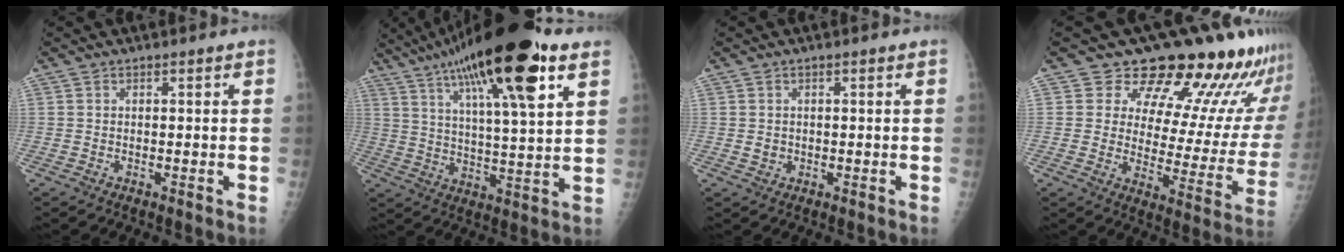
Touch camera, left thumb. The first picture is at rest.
{"total": 23.5, "force": [12.9, 4.9, 19.0], "torque": [-0.312, -0.019, 0.210]}
{"total": 1.3, "force": [0.0, 1.2, 0.6], "torque": [-0.007, 0.000, 0.005]}
{"total": 21.7, "force": [18.6, 7.6, 8.3], "torque": [-0.056, -0.132, 0.227]}